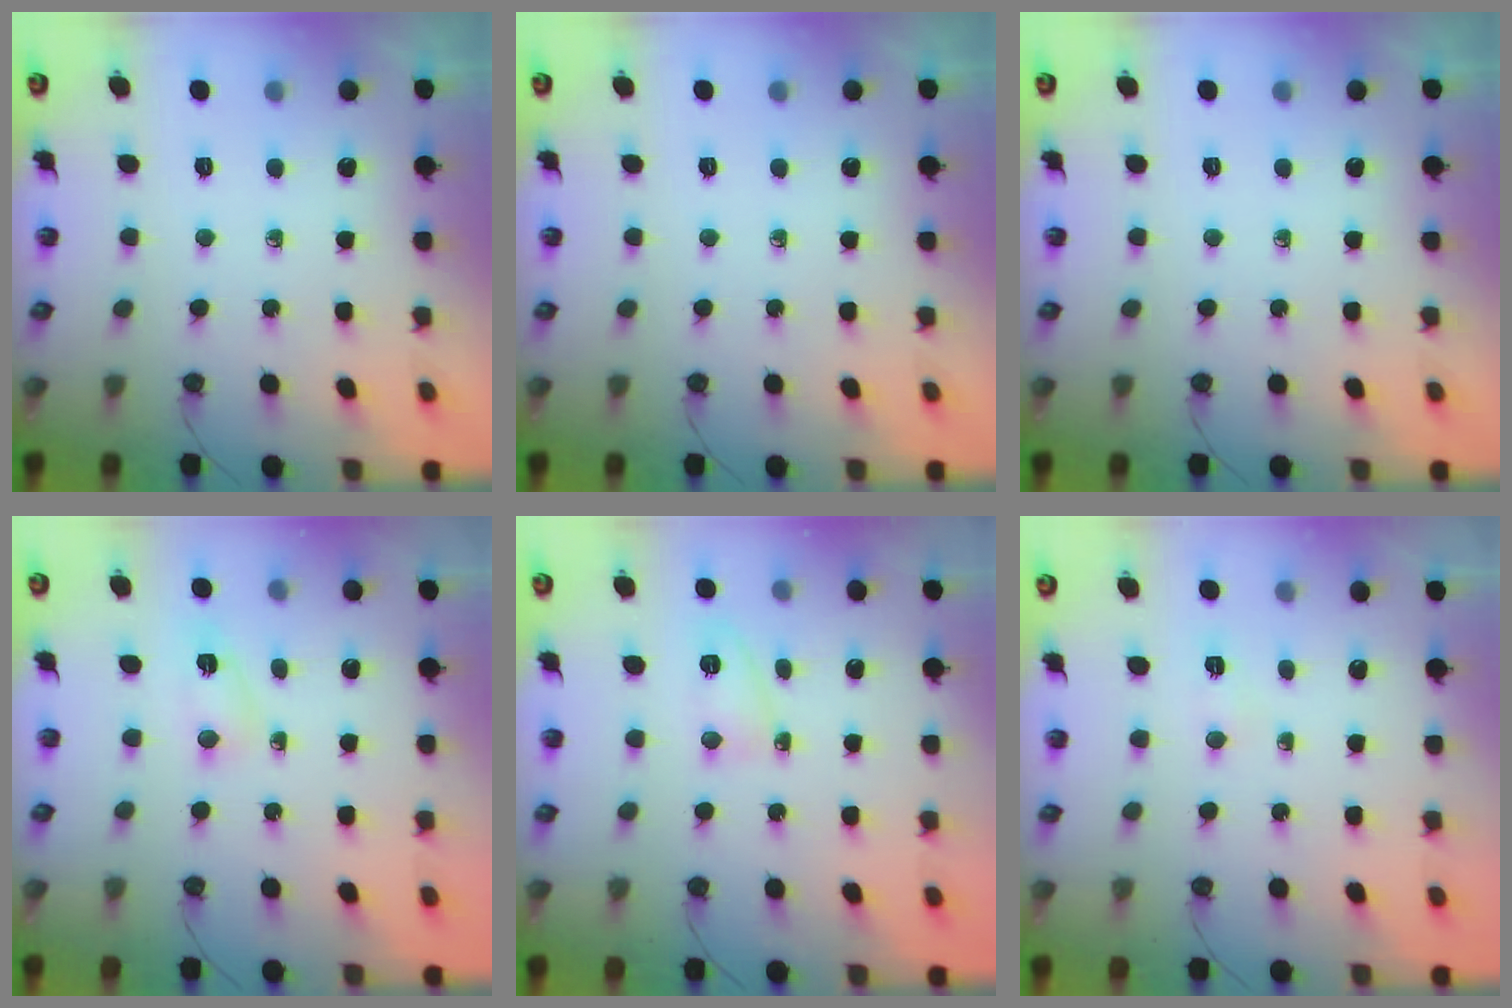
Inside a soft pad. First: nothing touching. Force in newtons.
{"total": 0.0}
{"total": 0.0}
{"total": 2.9, "press": 2.8, "slide": 0.6}
{"total": 3.9, "press": 3.8, "slide": 0.8}
{"total": 2.6, "press": 2.1, "slide": 1.4}